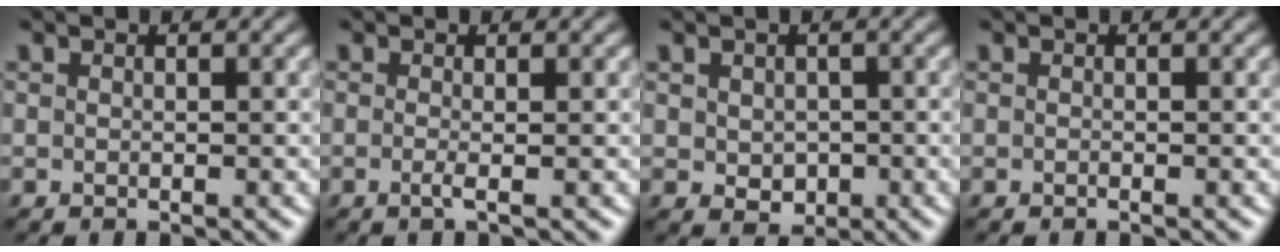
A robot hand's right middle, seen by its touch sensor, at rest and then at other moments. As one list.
[{"total": 1.3, "force": [-0.3, 0.3, 1.2], "torque": [-0.021, -0.007, -0.008]}, {"total": 2.0, "force": [-0.1, 1.6, 1.1], "torque": [-0.020, -0.005, 0.001]}, {"total": 0.0}]